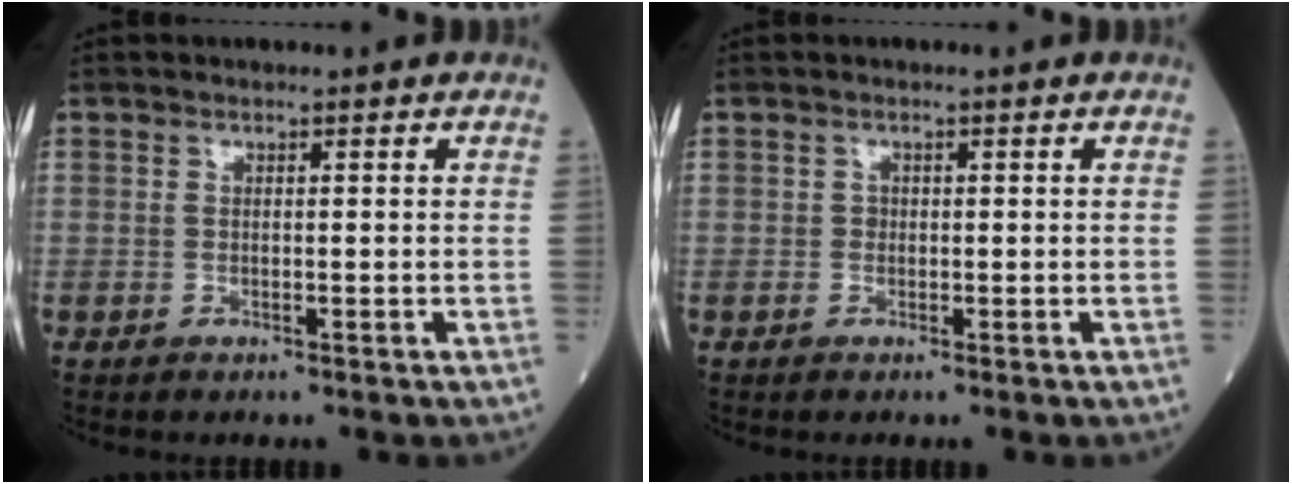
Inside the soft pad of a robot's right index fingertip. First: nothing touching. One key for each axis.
{"total": 0.6, "fx": 0.0, "fy": 0.5, "fz": 0.2, "tx": 0.000, "ty": 0.002, "tz": -0.002}